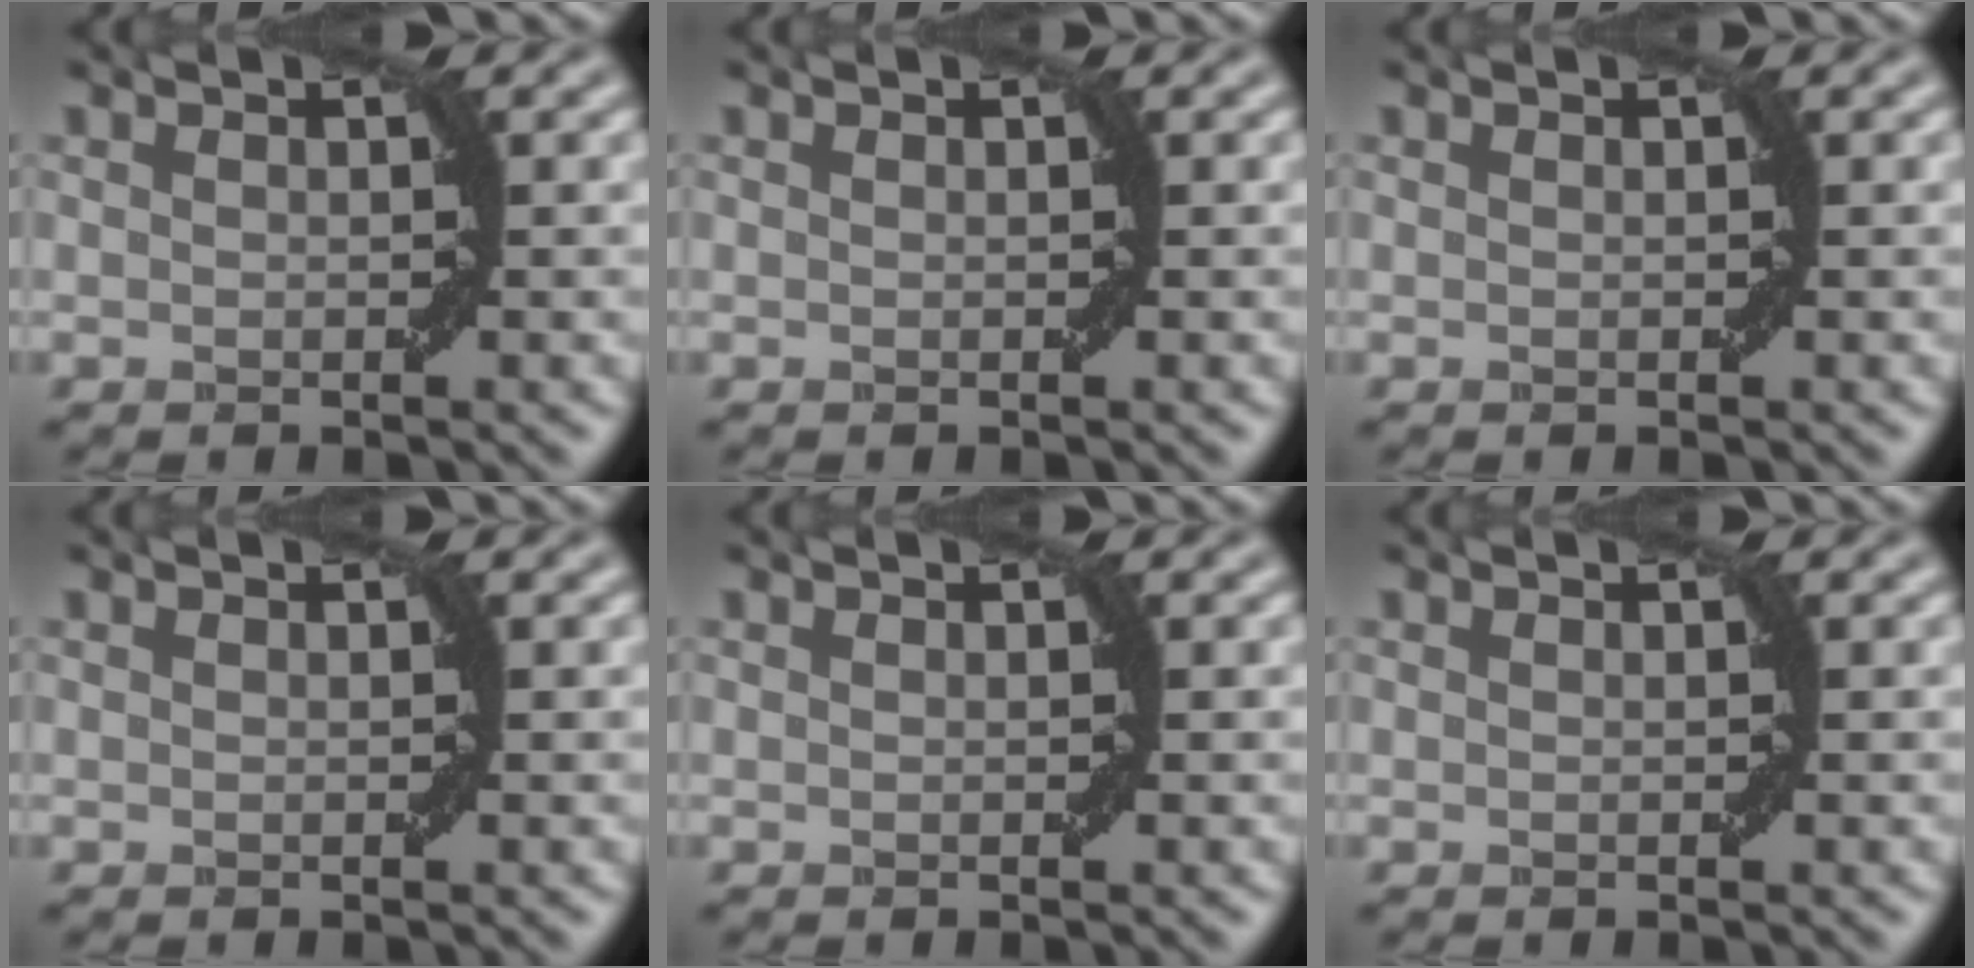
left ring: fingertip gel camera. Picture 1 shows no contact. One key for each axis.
{"total": 0.0}
{"total": 0.0}
{"total": 0.0}
{"total": 0.0}
{"total": 0.0}